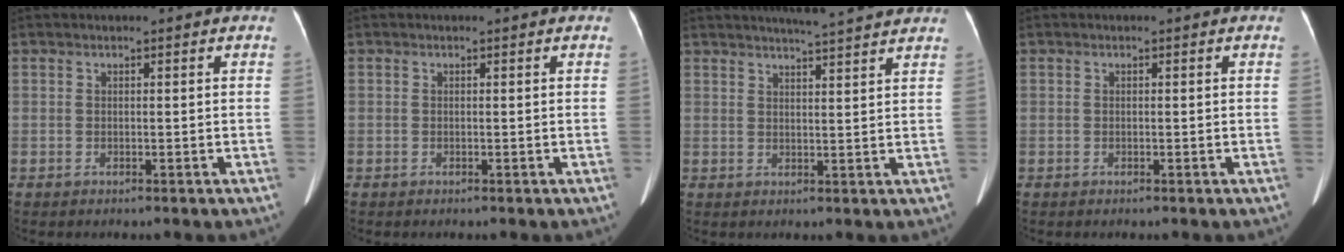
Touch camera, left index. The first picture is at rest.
{"total": 0.0}
{"total": 9.5, "force": [8.8, -0.2, 3.6], "torque": [-0.058, 0.015, 0.107]}
{"total": 0.0}